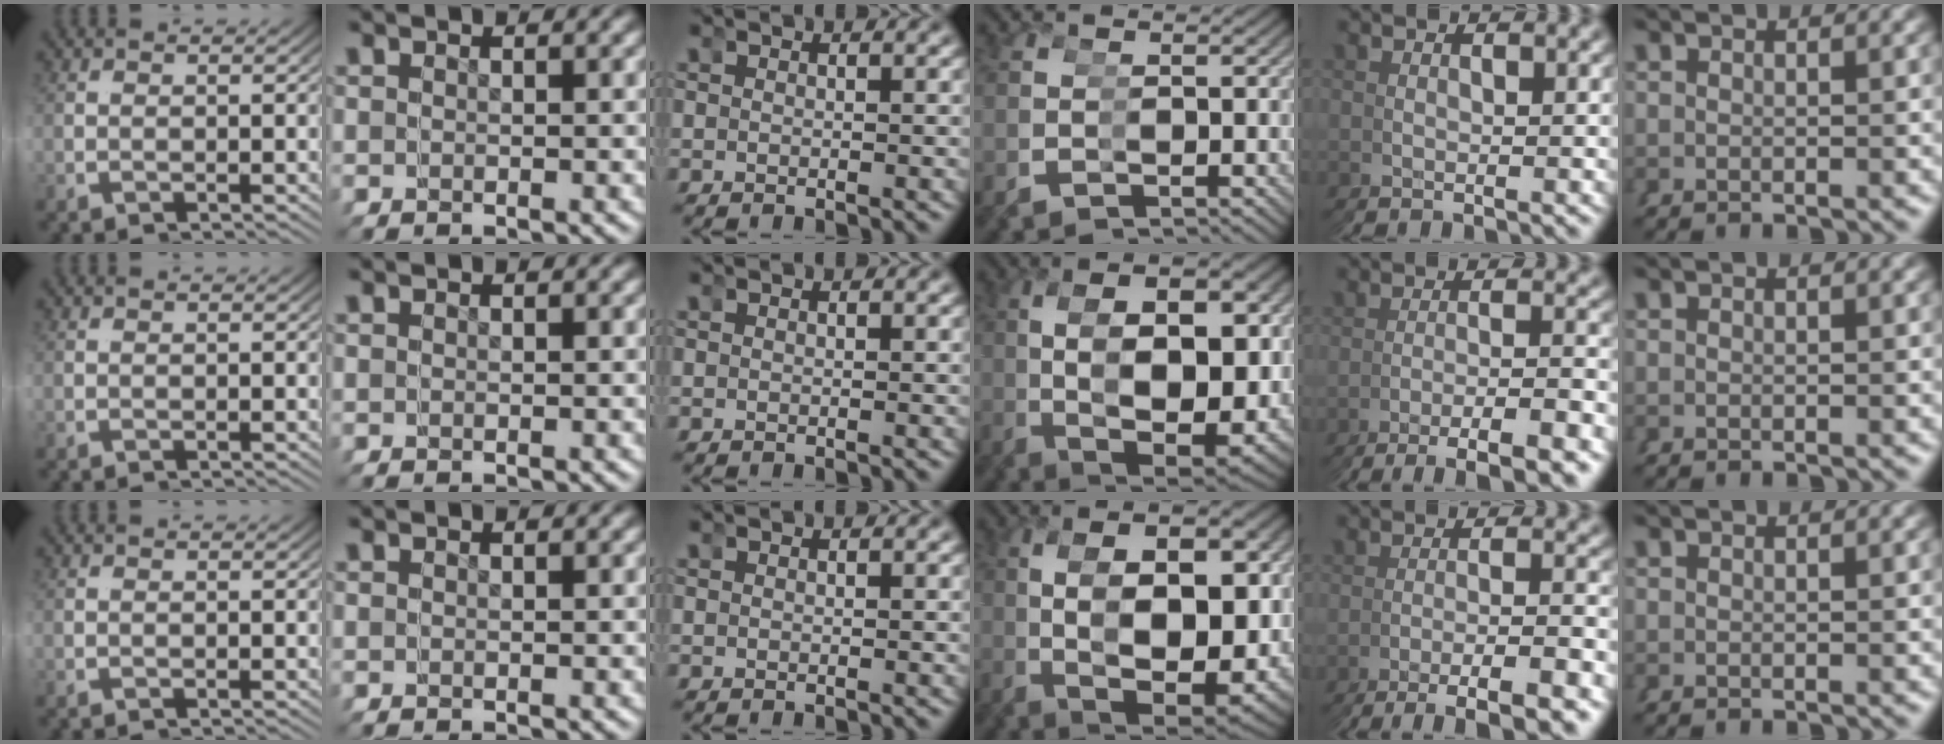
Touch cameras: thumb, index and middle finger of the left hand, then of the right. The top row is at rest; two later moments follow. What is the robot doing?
{"motion": "grasp_and_lifting", "object": "bandage"}